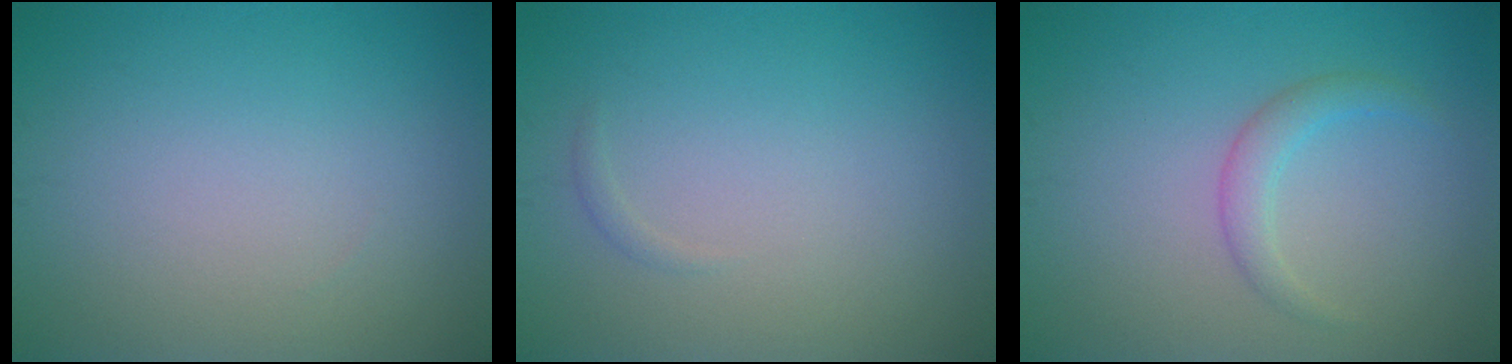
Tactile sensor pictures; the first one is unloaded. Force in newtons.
{"total": 0.5, "press": 0.5, "slide": 0.0}
{"total": 1.8, "press": 1.8, "slide": 0.1}